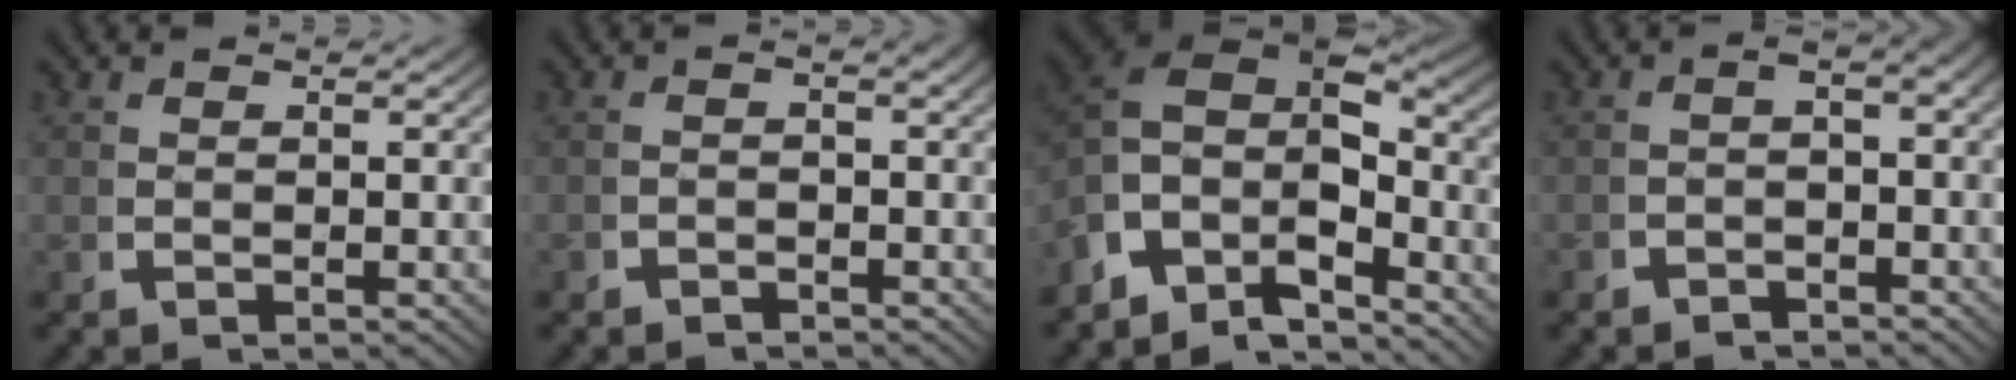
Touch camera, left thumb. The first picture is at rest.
{"total": 1.6, "force": [-1.4, 0.4, 0.7], "torque": [-0.009, 0.001, -0.026]}
{"total": 13.7, "force": [-0.2, 9.9, 9.5], "torque": [-0.216, -0.047, 0.005]}
{"total": 2.4, "force": [-1.5, 1.1, 1.6], "torque": [-0.020, 0.003, -0.027]}